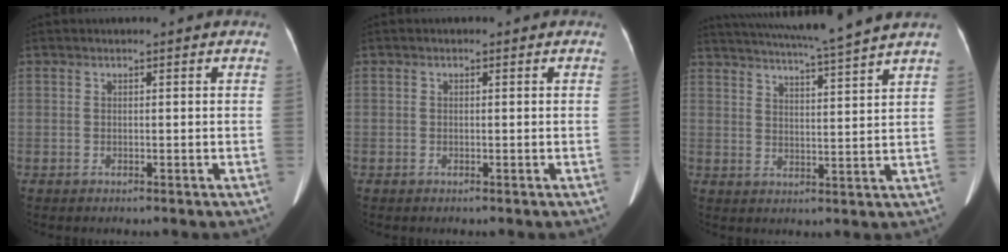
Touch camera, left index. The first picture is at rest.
{"total": 0.5, "force": [-0.1, 0.5, 0.0], "torque": [-0.003, 0.003, -0.005]}
{"total": 14.6, "force": [13.0, -1.8, 6.5], "torque": [-0.114, -0.013, 0.184]}